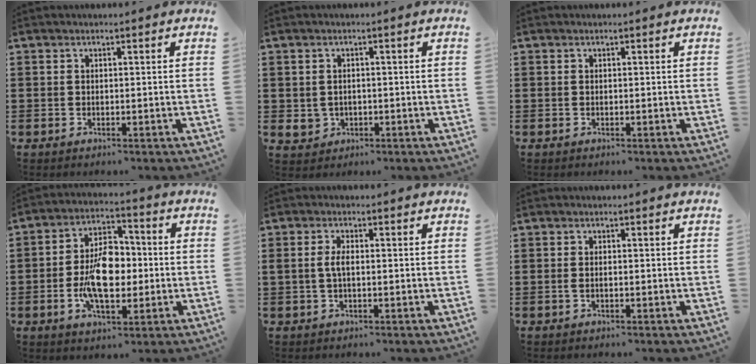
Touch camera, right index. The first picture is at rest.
{"total": 2.0, "force": [-0.1, 1.8, 0.8], "torque": [-0.022, 0.005, -0.004]}
{"total": 0.0}
{"total": 9.8, "force": [-1.1, 5.5, 8.1], "torque": [-0.156, 0.003, -0.027]}
{"total": 2.6, "force": [0.0, 1.0, 2.4], "torque": [-0.061, -0.003, -0.006]}
{"total": 0.8, "force": [-0.1, 0.2, 0.7], "torque": [-0.015, -0.003, -0.002]}